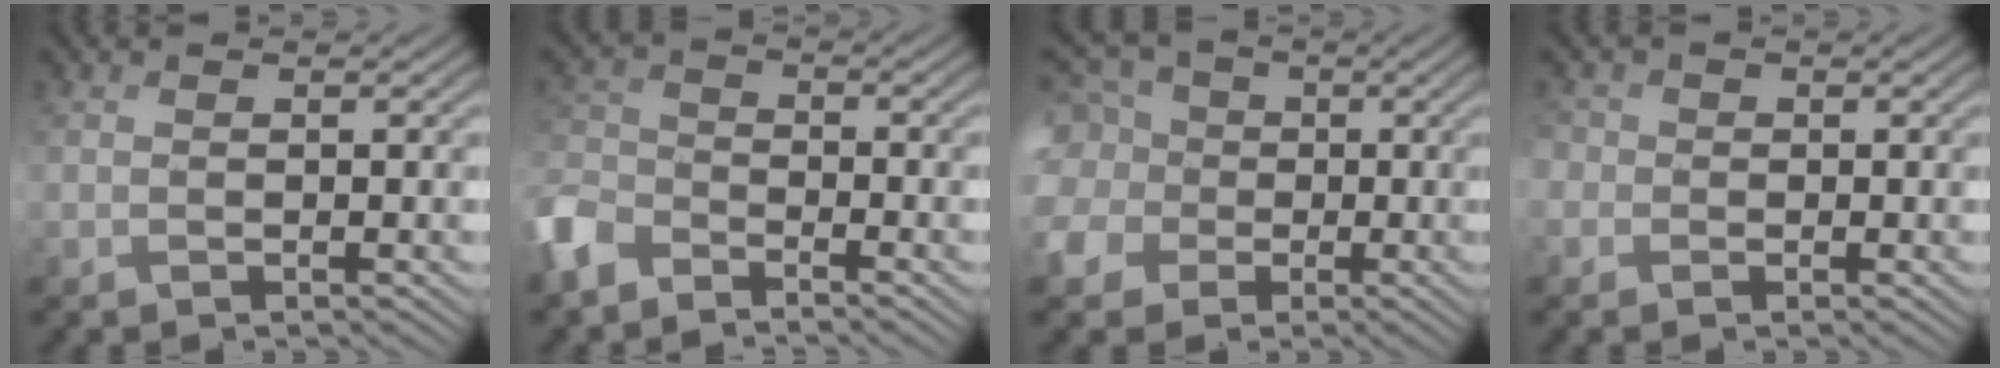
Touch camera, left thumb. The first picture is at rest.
{"total": 6.2, "force": [-4.7, 3.1, 2.6], "torque": [-0.069, -0.003, -0.116]}
{"total": 10.3, "force": [-0.9, 9.2, 4.5], "torque": [-0.173, -0.008, -0.030]}
{"total": 2.3, "force": [-0.2, 2.2, 0.4], "torque": [-0.016, 0.004, -0.013]}